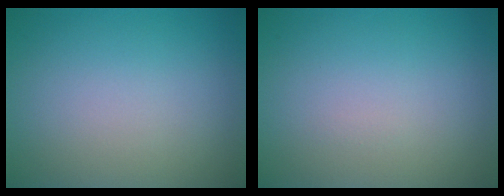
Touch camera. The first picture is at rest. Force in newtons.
{"total": 0.0}